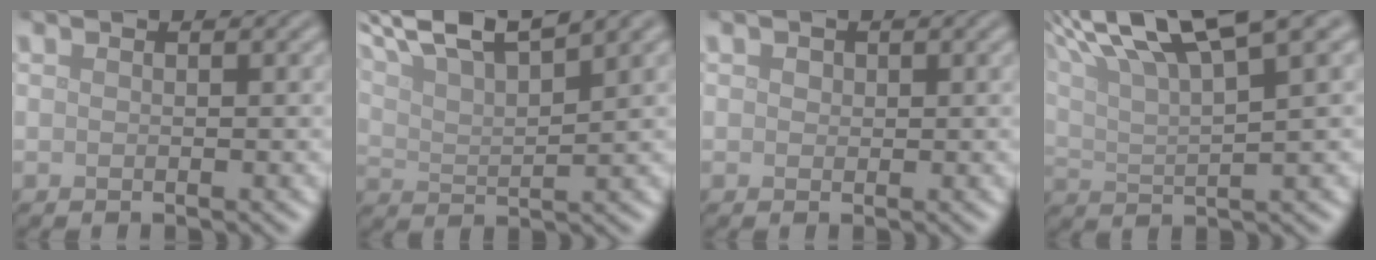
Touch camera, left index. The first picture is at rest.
{"total": 9.6, "force": [7.4, 1.9, 5.9], "torque": [-0.105, 0.025, 0.112]}
{"total": 0.7, "force": [0.2, 0.6, 0.2], "torque": [-0.003, 0.000, 0.002]}
{"total": 10.1, "force": [6.6, 2.2, 7.3], "torque": [-0.118, 0.028, 0.111]}